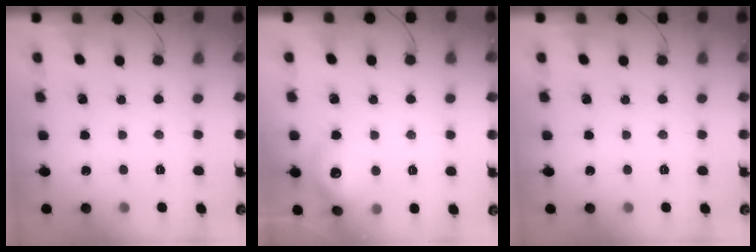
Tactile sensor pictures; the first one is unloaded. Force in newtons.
{"total": 12.2, "press": 12.2, "slide": 1.1}
{"total": 0.0}